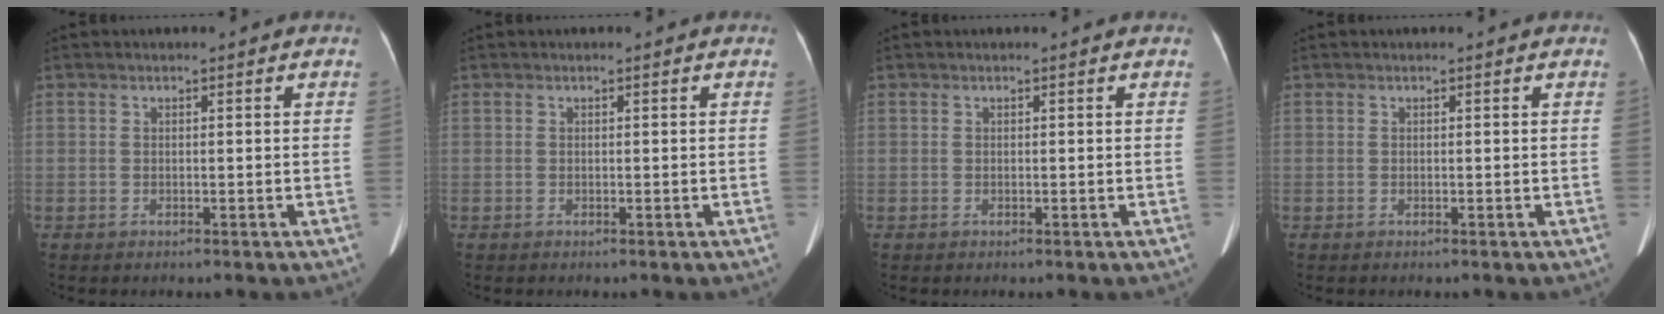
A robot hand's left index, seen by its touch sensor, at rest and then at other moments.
{"total": 0.0}
{"total": 0.0}
{"total": 0.0}